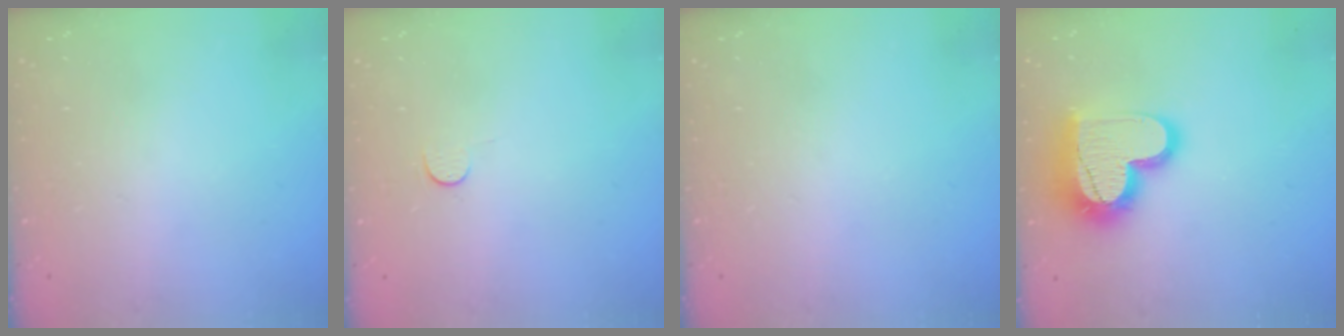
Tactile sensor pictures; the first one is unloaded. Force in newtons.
{"total": 2.8, "press": 2.8, "slide": 0.4}
{"total": 0.0}
{"total": 18.9, "press": 18.9, "slide": 1.4}